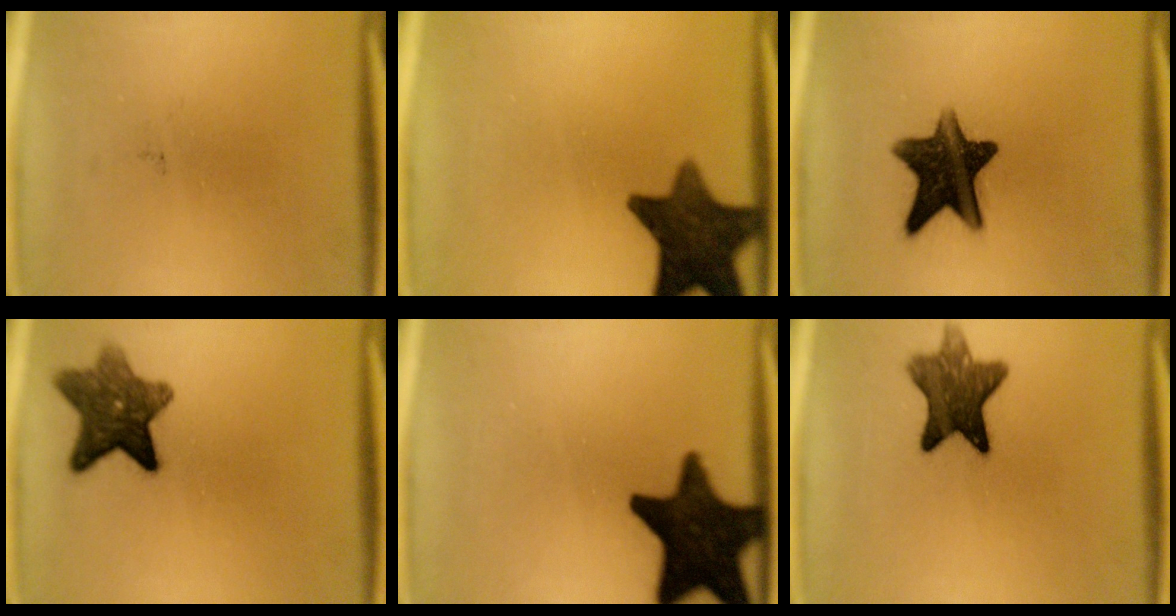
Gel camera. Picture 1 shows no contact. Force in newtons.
{"total": 12.7}
{"total": 12.8}
{"total": 9.3}
{"total": 17.8}
{"total": 9.5}